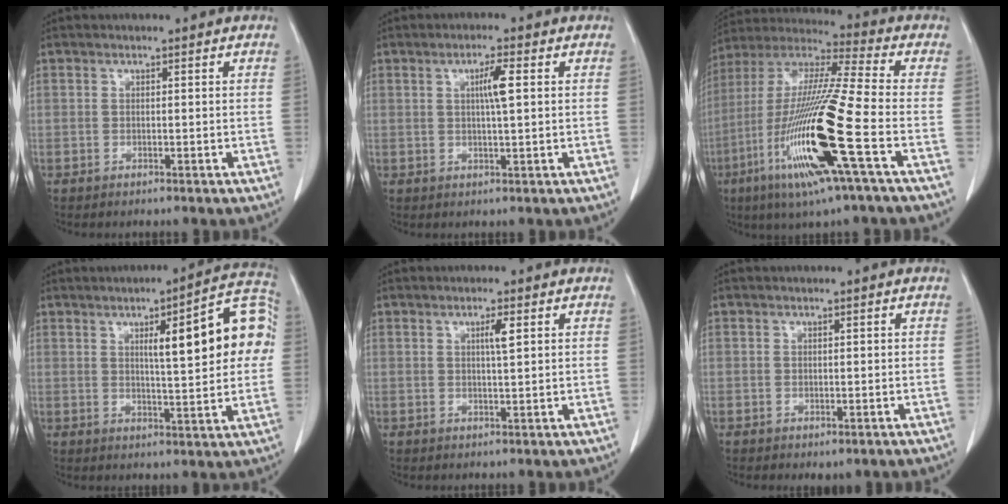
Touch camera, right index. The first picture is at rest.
{"total": 3.6, "force": [0.8, 0.1, 3.5], "torque": [-0.059, 0.002, 0.014]}
{"total": 21.0, "force": [-7.2, 0.1, 19.8], "torque": [-0.420, -0.032, -0.144]}
{"total": 13.3, "force": [2.4, 2.3, 12.9], "torque": [-0.161, 0.031, 0.027]}
{"total": 2.2, "force": [0.8, 0.0, 2.0], "torque": [-0.037, 0.000, 0.014]}
{"total": 1.4, "force": [-0.7, 1.1, 0.6], "torque": [-0.004, 0.002, 0.000]}